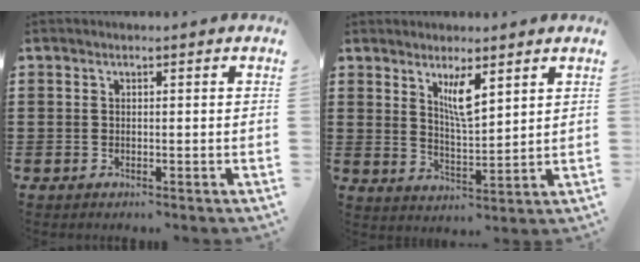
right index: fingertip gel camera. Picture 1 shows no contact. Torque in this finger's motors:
{"motor_torque": [0.77, 0.62, 0.26, 0.14]}